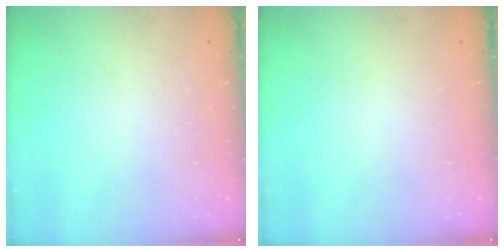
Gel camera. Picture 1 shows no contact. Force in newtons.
{"total": 0.0}